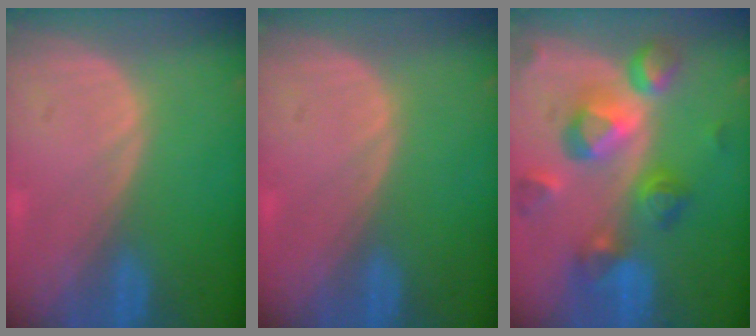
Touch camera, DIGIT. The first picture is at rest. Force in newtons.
{"total": 0.0}
{"total": 10.5, "press": 9.4, "slide": 4.7}